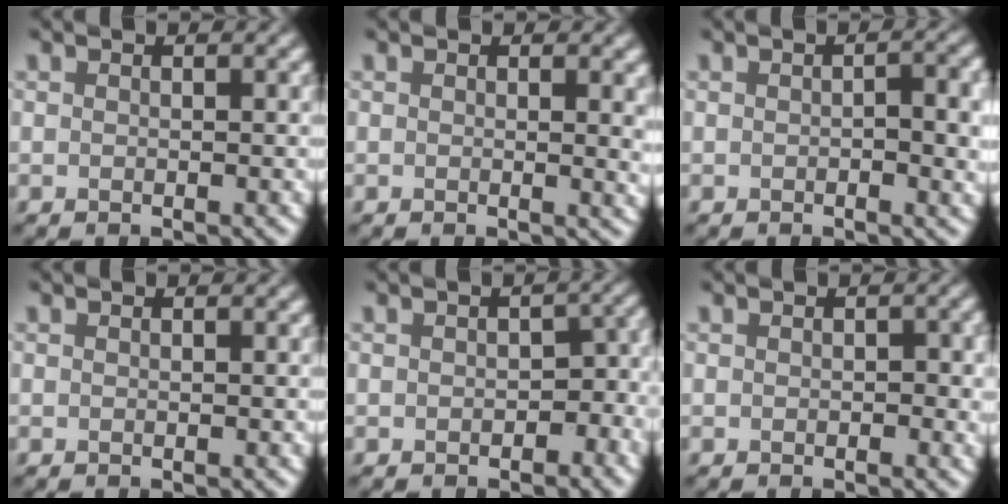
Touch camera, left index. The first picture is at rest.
{"total": 2.0, "force": [0.4, 0.6, 1.8], "torque": [-0.013, -0.002, 0.003]}
{"total": 3.9, "force": [-0.1, 1.5, 3.7], "torque": [-0.047, -0.001, -0.002]}
{"total": 0.0}
{"total": 3.1, "force": [-0.9, 2.1, 2.2], "torque": [-0.014, -0.003, -0.015]}
{"total": 1.4, "force": [-0.1, 0.8, 1.2], "torque": [-0.013, -0.003, 0.000]}